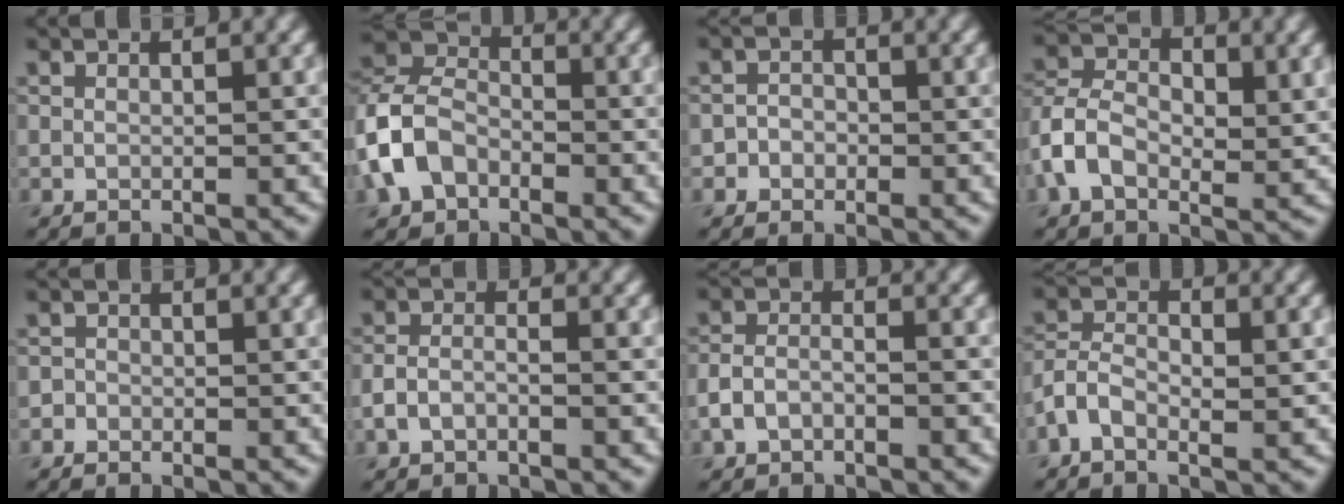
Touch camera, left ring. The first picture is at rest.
{"total": 7.0, "force": [-2.7, 5.1, 4.0], "torque": [-0.089, 0.007, -0.069]}
{"total": 1.4, "force": [-0.5, 1.2, 0.3], "torque": [0.010, 0.003, -0.017]}
{"total": 5.9, "force": [-0.7, 4.0, 4.3], "torque": [-0.077, 0.012, -0.024]}
{"total": 0.6, "force": [-0.4, 0.5, 0.0], "torque": [0.004, -0.001, -0.009]}
{"total": 1.8, "force": [-1.0, 1.0, 1.2], "torque": [-0.022, 0.004, -0.023]}
{"total": 2.2, "force": [-1.3, 1.3, 1.2], "torque": [-0.022, 0.005, -0.031]}
{"total": 3.7, "force": [-1.3, 2.0, 2.8], "torque": [-0.057, 0.007, -0.032]}